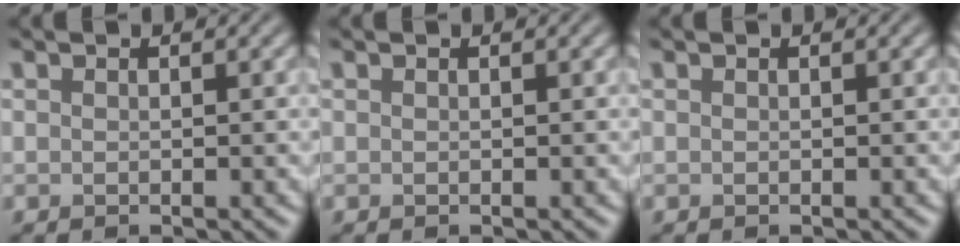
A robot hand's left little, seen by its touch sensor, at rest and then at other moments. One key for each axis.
{"total": 0.0}
{"total": 0.0}